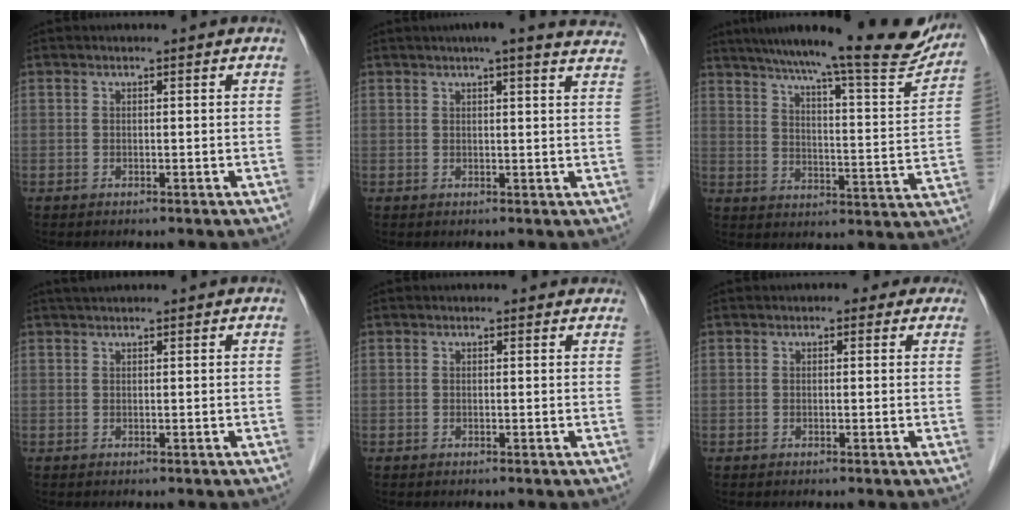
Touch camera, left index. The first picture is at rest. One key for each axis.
{"total": 12.9, "fx": 11.4, "fy": 1.4, "fz": 6.0, "tx": -0.066, "ty": 0.013, "tz": 0.115}
{"total": 22.7, "fx": 20.0, "fy": 1.9, "fz": 10.5, "tx": -0.161, "ty": -0.040, "tz": 0.262}
{"total": 1.7, "fx": 1.5, "fy": -0.1, "fz": 0.7, "tx": -0.007, "ty": 0.019, "tz": 0.031}
{"total": 1.0, "fx": 0.9, "fy": 0.4, "fz": 0.2, "tx": -0.007, "ty": -0.002, "tz": -0.001}
{"total": 2.0, "fx": 1.2, "fy": 1.4, "fz": 0.9, "tx": -0.001, "ty": 0.012, "tz": 0.006}